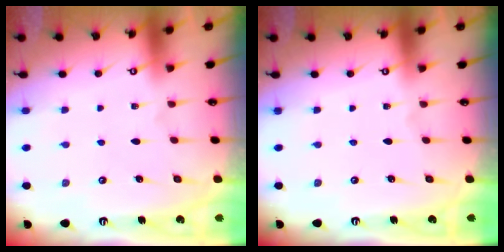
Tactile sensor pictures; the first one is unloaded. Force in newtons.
{"total": 0.0}